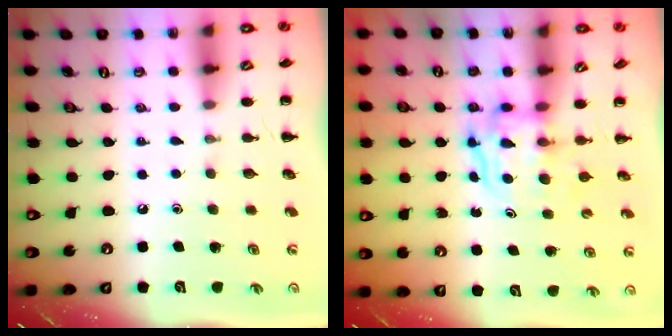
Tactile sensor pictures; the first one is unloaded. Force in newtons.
{"total": 3.5, "press": 3.5, "slide": 0.3}